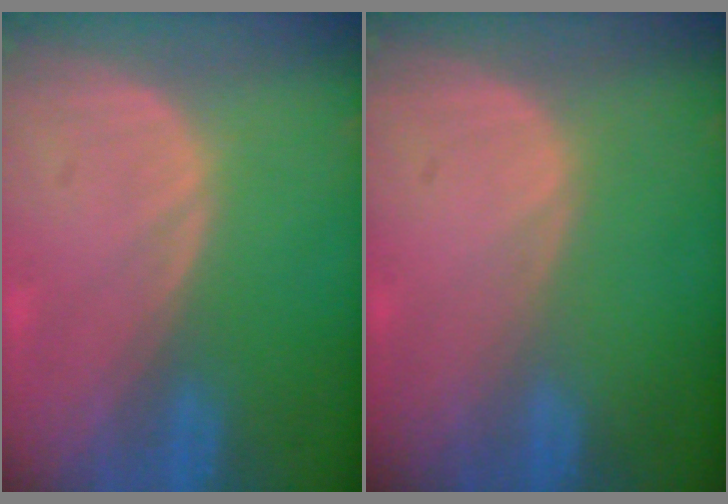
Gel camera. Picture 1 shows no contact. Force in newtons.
{"total": 0.0}